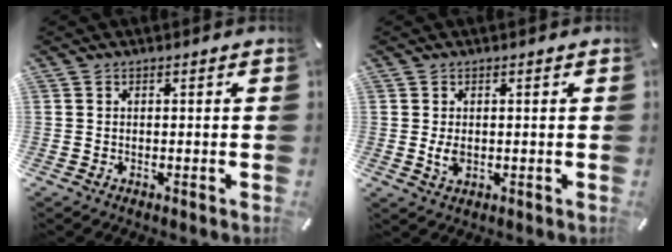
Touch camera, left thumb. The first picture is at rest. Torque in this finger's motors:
{"motor_torque": [0.39, 0.50, -0.09, -0.02, 0.04]}